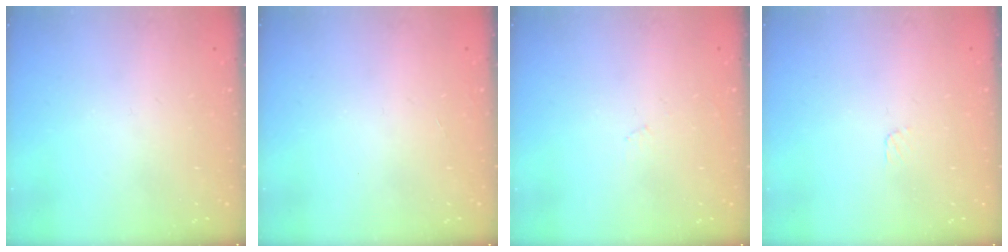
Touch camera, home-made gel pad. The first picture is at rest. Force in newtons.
{"total": 0.0}
{"total": 2.7, "press": 2.6, "slide": 0.4}
{"total": 3.3, "press": 3.3, "slide": 0.4}